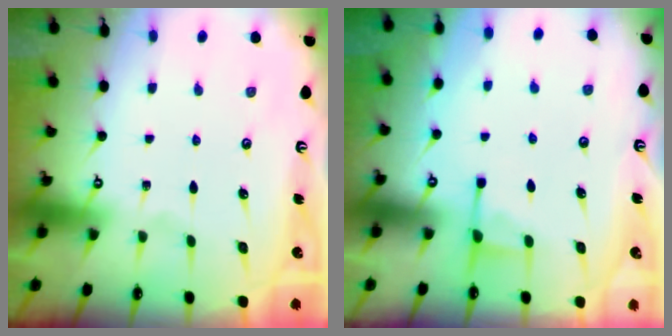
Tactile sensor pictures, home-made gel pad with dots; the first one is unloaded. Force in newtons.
{"total": 3.6, "press": 3.5, "slide": 0.7}